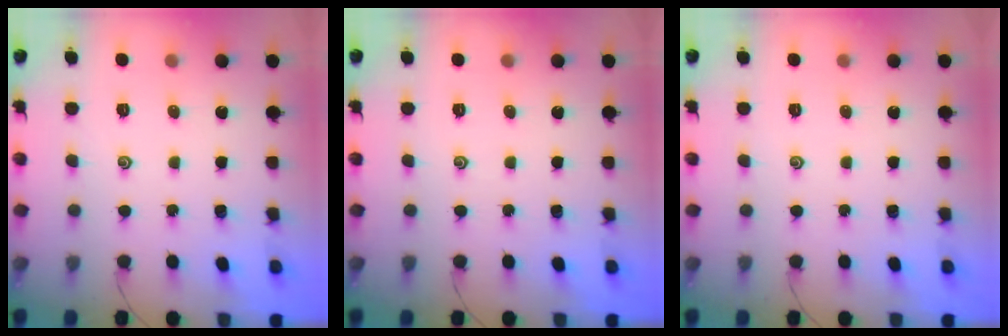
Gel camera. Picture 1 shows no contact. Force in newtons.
{"total": 0.0}
{"total": 0.0}